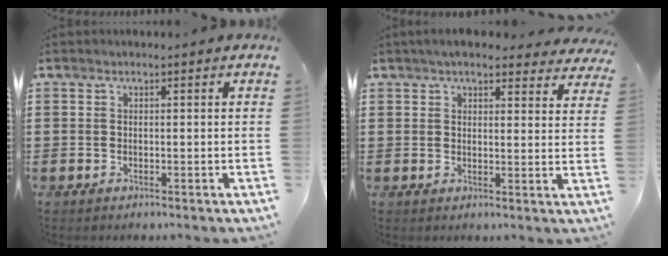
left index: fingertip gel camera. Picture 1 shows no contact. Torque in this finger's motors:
{"motor_torque": [2.14, 0.00, 1.05, 0.09]}